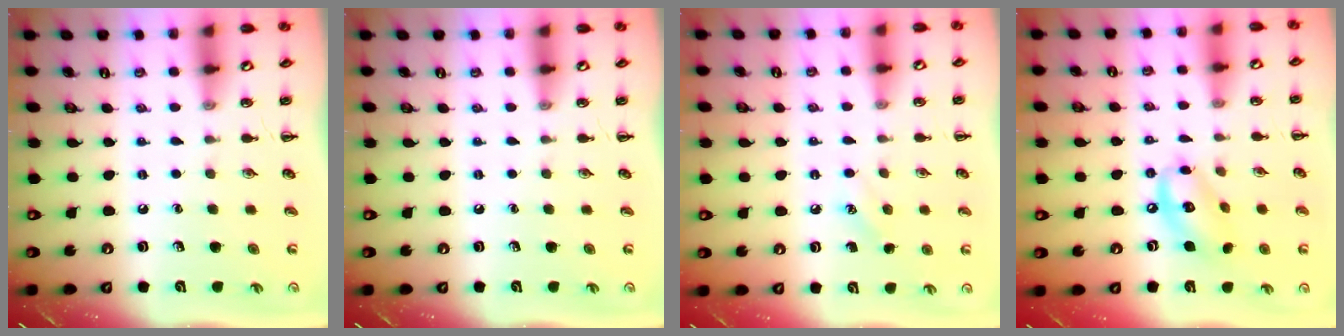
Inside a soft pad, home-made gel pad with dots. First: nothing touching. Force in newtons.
{"total": 0.0}
{"total": 6.6, "press": 6.4, "slide": 1.8}
{"total": 11.2, "press": 11.0, "slide": 2.3}